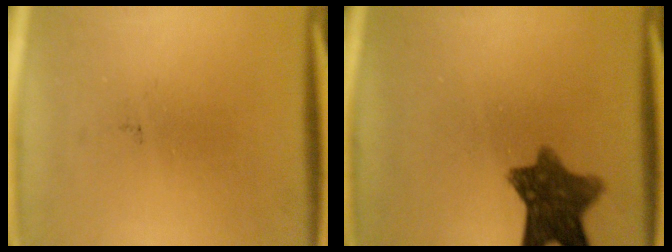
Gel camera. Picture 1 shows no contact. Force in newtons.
{"total": 9.2}